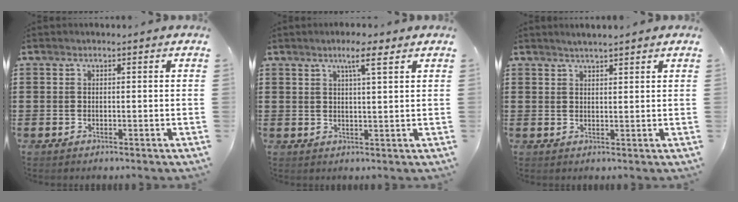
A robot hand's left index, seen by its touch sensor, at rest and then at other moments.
{"total": 4.9, "force": [3.1, 0.5, 3.7], "torque": [-0.074, 0.002, 0.050]}
{"total": 1.9, "force": [1.8, -0.1, 0.6], "torque": [-0.015, 0.003, 0.034]}